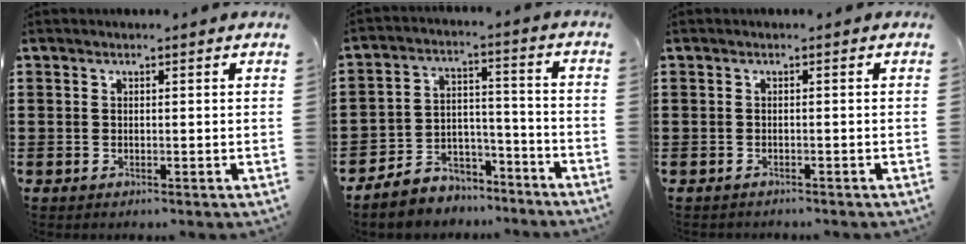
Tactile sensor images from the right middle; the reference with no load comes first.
{"total": 5.0, "force": [-4.4, 2.4, -0.3], "torque": [-0.008, 0.010, -0.092]}
{"total": 0.5, "force": [-0.5, 0.0, 0.0], "torque": [-0.003, -0.001, -0.011]}